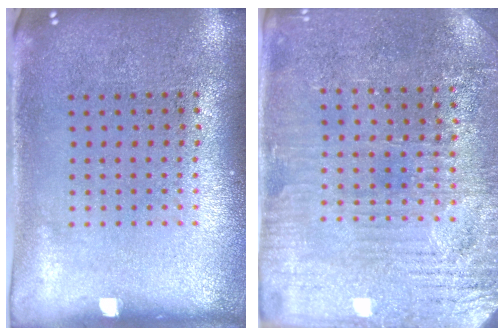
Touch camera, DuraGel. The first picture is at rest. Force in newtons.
{"total": 3.4, "press": 3.3, "slide": 0.5}